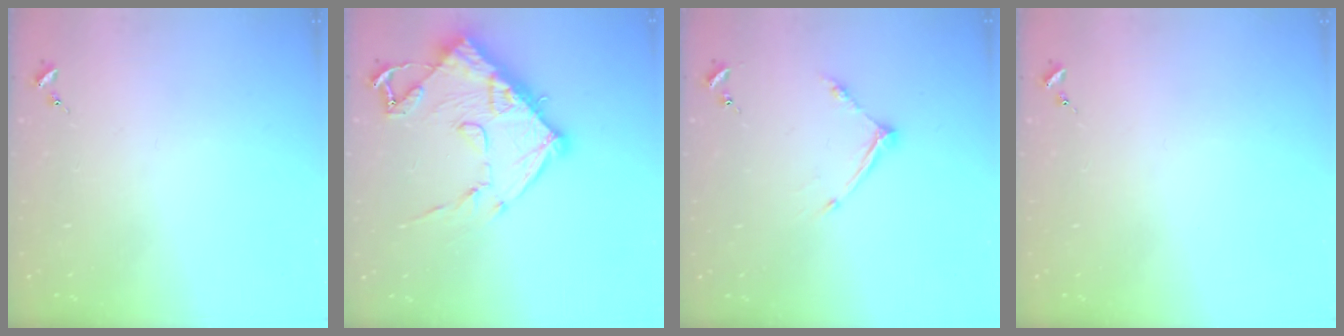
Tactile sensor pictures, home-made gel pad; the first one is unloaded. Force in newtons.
{"total": 16.4, "press": 16.4, "slide": 1.4}
{"total": 8.6, "press": 8.6, "slide": 0.5}
{"total": 0.0}